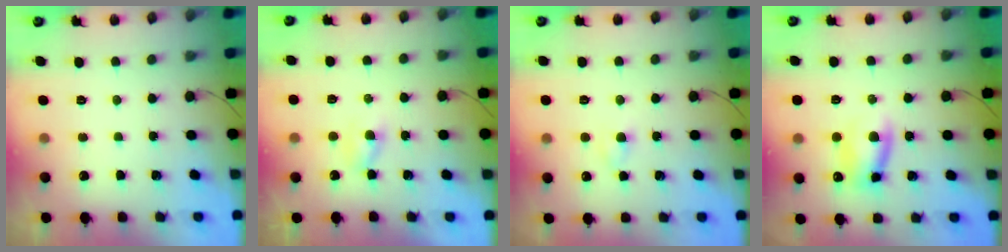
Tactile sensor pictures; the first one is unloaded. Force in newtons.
{"total": 1.7, "press": 1.5, "slide": 0.8}
{"total": 2.3, "press": 2.1, "slide": 1.0}
{"total": 9.0, "press": 8.9, "slide": 1.4}